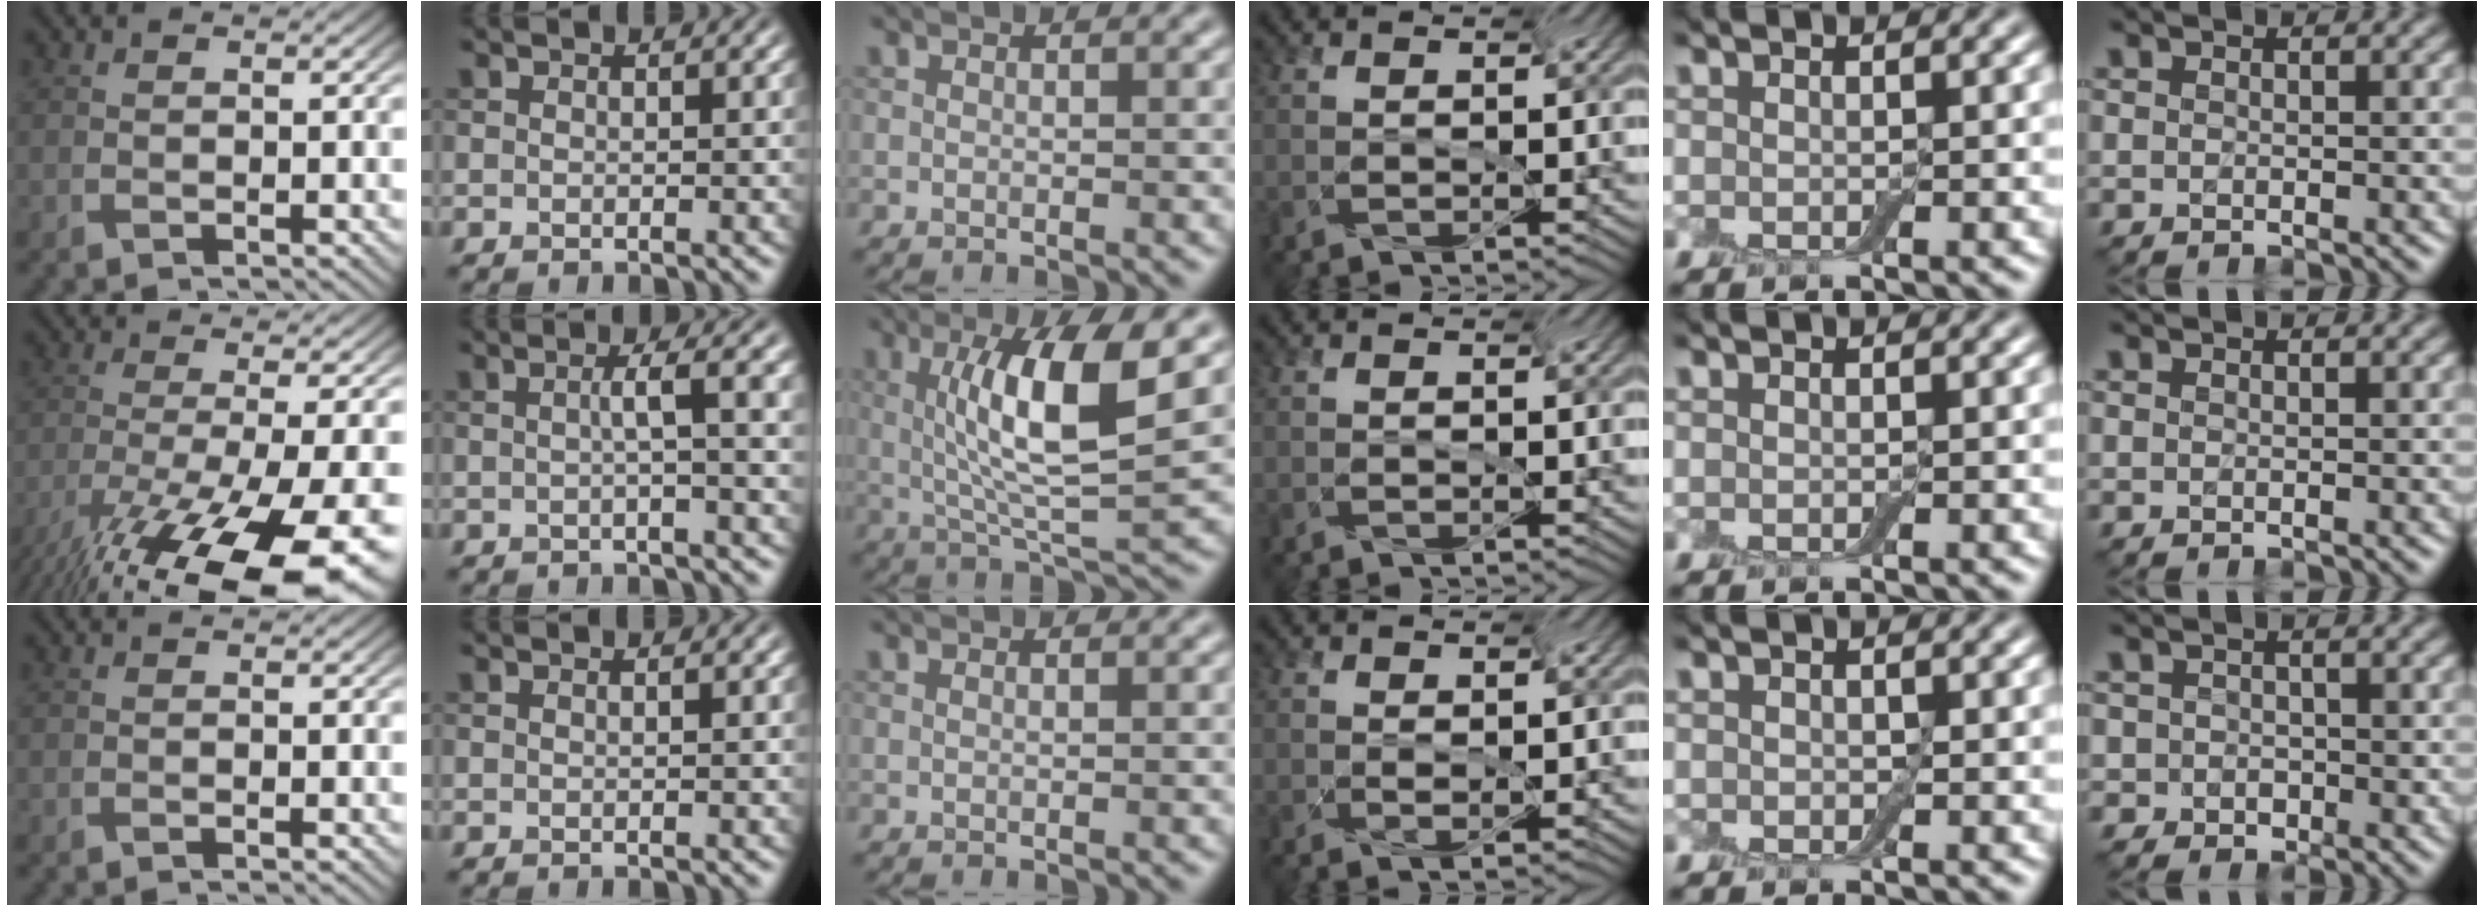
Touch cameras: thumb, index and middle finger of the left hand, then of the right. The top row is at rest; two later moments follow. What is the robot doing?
{"motion": "screw", "object": "jar lid"}